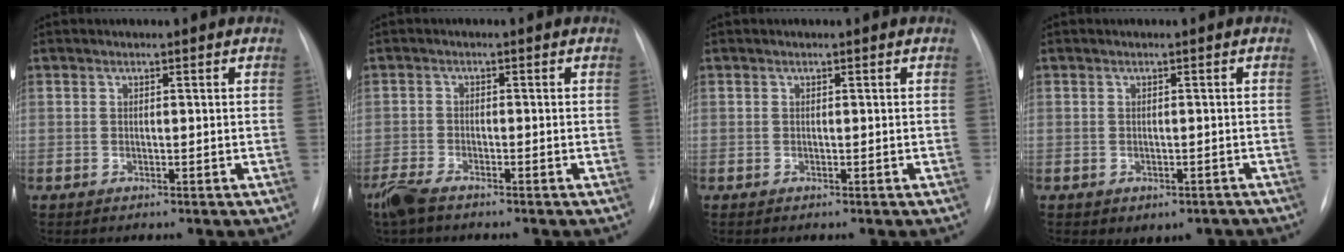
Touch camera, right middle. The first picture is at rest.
{"total": 4.1, "force": [-3.3, 0.9, 2.2], "torque": [-0.053, -0.011, -0.063]}
{"total": 0.0}
{"total": 3.9, "force": [-2.8, 2.3, 1.3], "torque": [-0.007, 0.014, -0.027]}